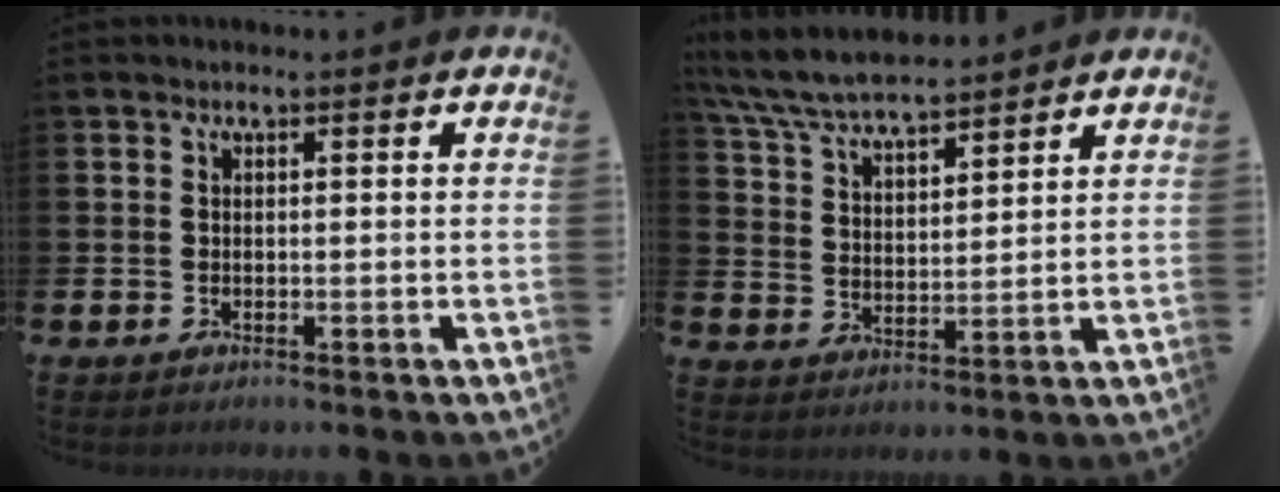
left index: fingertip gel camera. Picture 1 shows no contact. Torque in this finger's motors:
{"motor_torque": [0.14, -0.66, 0.94, 0.21]}